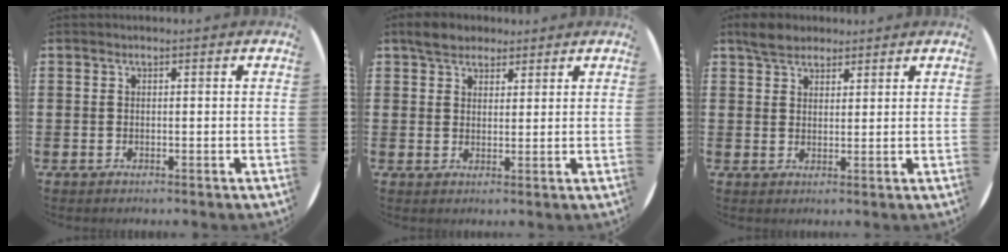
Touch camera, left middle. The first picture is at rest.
{"total": 3.5, "force": [3.0, 1.8, 0.5], "torque": [-0.003, 0.001, 0.053]}
{"total": 3.4, "force": [3.0, 1.6, 0.6], "torque": [-0.012, 0.003, 0.056]}